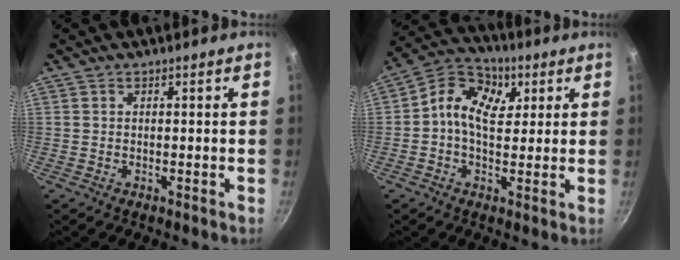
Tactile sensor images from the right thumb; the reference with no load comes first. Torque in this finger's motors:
{"motor_torque": [0.04, 0.05, 0.06, -0.06, 0.07]}